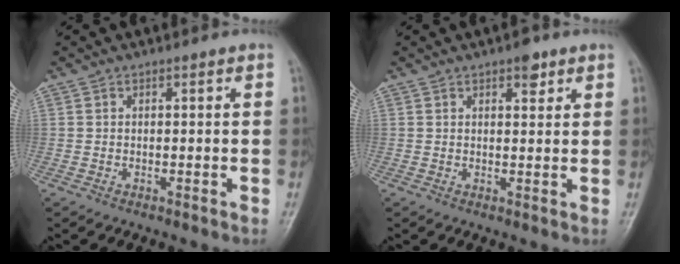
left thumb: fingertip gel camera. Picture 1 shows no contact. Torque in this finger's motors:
{"motor_torque": [0.27, 0.11, 0.14, -0.37, 0.00]}